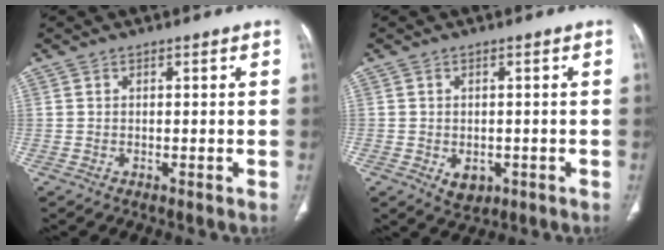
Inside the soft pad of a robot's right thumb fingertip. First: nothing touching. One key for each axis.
{"total": 3.6, "fx": -1.1, "fy": 2.6, "fz": 2.2, "tx": -0.020, "ty": 0.000, "tz": -0.004}